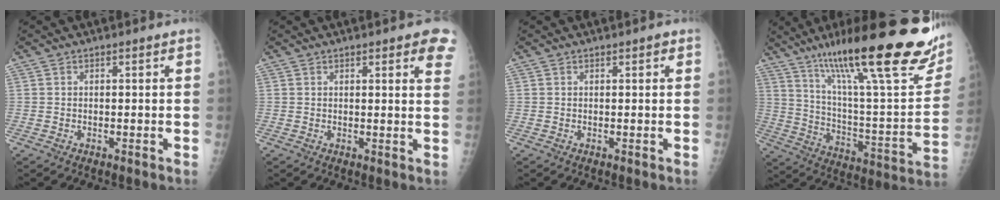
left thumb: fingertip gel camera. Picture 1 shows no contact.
{"total": 6.7, "force": [4.1, 1.8, 5.0], "torque": [-0.038, -0.010, 0.038]}
{"total": 0.8, "force": [0.4, 0.3, 0.6], "torque": [-0.007, 0.001, 0.004]}
{"total": 33.4, "force": [20.1, 6.9, 25.8], "torque": [-0.342, -0.041, 0.313]}